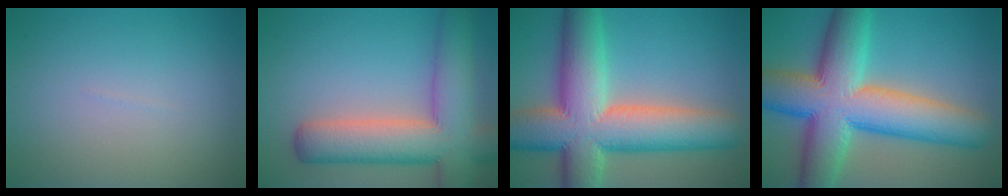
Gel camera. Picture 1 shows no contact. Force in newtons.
{"total": 10.1, "press": 10.0, "slide": 0.8}
{"total": 13.8, "press": 13.7, "slide": 0.9}
{"total": 13.7, "press": 13.7, "slide": 0.5}